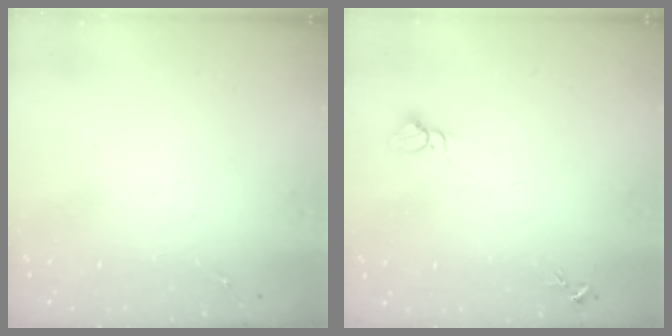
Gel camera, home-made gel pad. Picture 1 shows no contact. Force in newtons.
{"total": 3.2, "press": 3.2, "slide": 0.1}